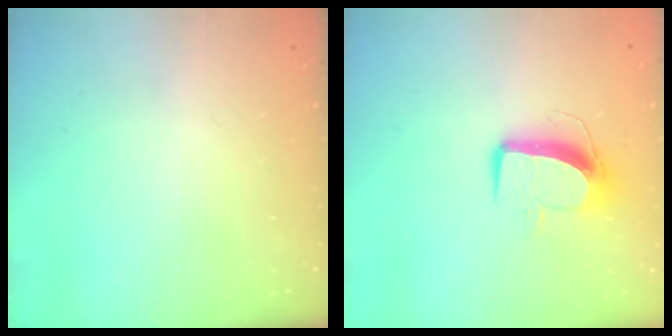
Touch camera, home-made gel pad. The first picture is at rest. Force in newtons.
{"total": 9.9, "press": 9.8, "slide": 1.0}